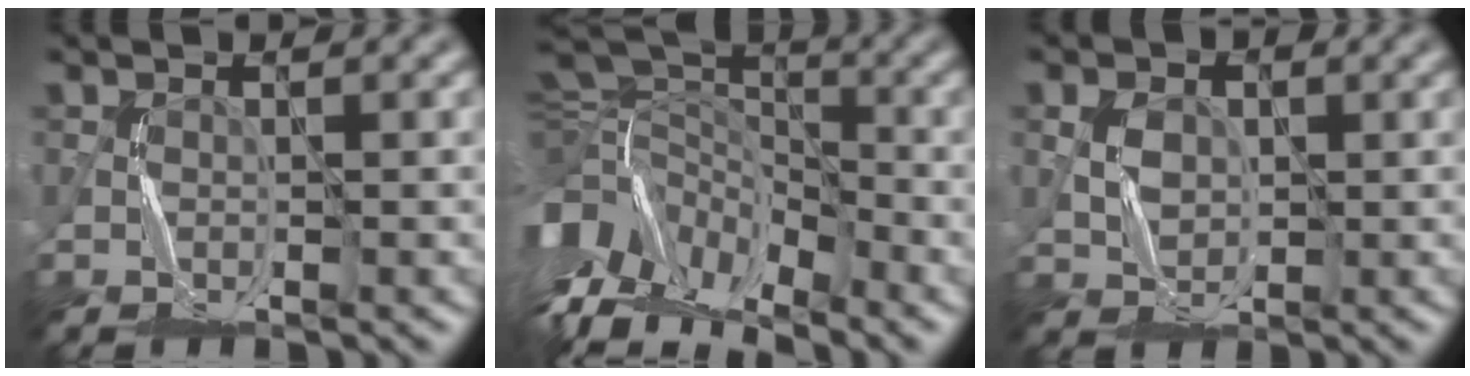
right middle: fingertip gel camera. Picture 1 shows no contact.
{"total": 12.5, "force": [-5.6, 6.7, 9.0], "torque": [-0.181, 0.009, -0.092]}
{"total": 2.0, "force": [0.4, 1.8, 0.8], "torque": [-0.016, -0.002, 0.007]}